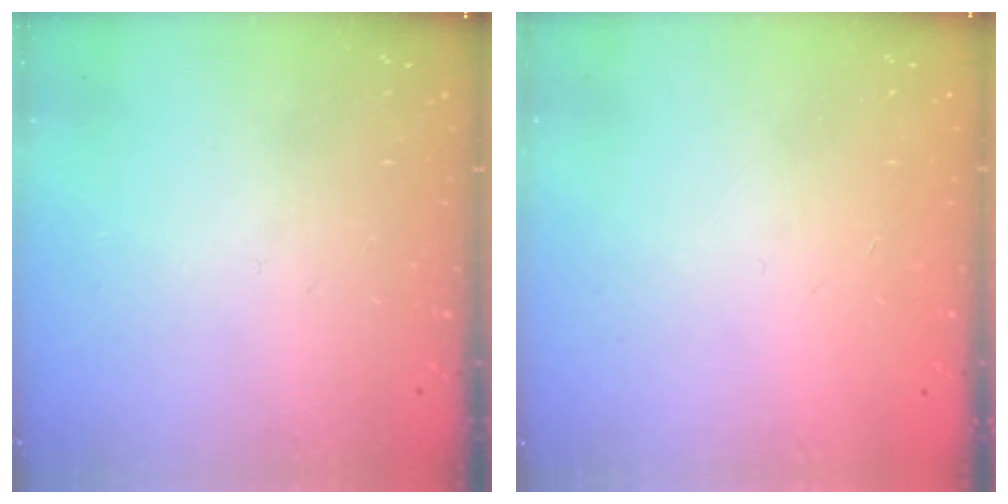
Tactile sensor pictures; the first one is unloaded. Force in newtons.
{"total": 0.8, "press": 0.8, "slide": 0.2}